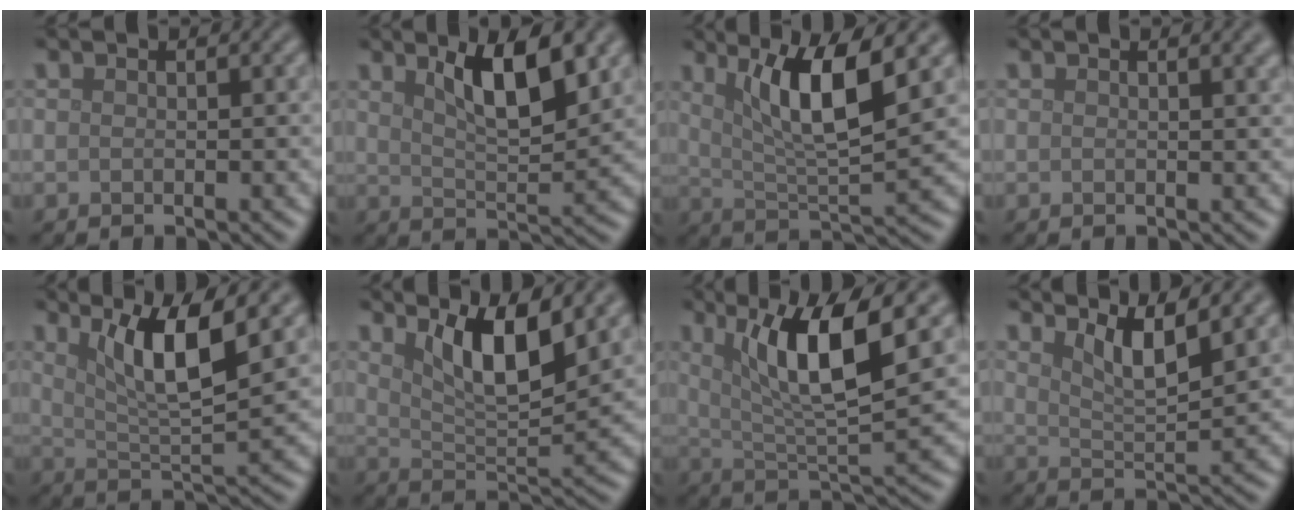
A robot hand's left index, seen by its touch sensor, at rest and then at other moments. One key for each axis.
{"total": 5.8, "fx": 2.8, "fy": 1.6, "fz": 4.8, "tx": -0.080, "ty": -0.003, "tz": 0.049}
{"total": 7.4, "fx": 3.0, "fy": 1.6, "fz": 6.6, "tx": -0.112, "ty": -0.005, "tz": 0.055}
{"total": 1.9, "fx": 1.1, "fy": 0.7, "fz": 1.5, "tx": -0.007, "ty": 0.006, "tz": 0.011}
{"total": 6.6, "fx": 2.9, "fy": 1.3, "fz": 5.8, "tx": -0.099, "ty": -0.005, "tz": 0.053}
{"total": 6.4, "fx": 3.3, "fy": 1.7, "fz": 5.2, "tx": -0.089, "ty": -0.008, "tz": 0.060}
{"total": 8.3, "fx": 3.1, "fy": 1.8, "fz": 7.4, "tx": -0.122, "ty": -0.008, "tz": 0.056}
{"total": 4.0, "fx": 2.7, "fy": 0.8, "fz": 2.9, "tx": -0.048, "ty": -0.002, "tz": 0.048}